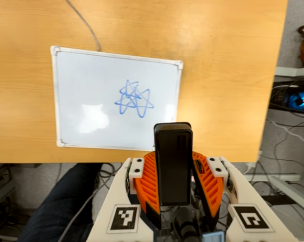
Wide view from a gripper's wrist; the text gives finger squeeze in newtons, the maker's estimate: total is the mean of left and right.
{"total": 5.0, "left": 4.7, "right": 5.2}